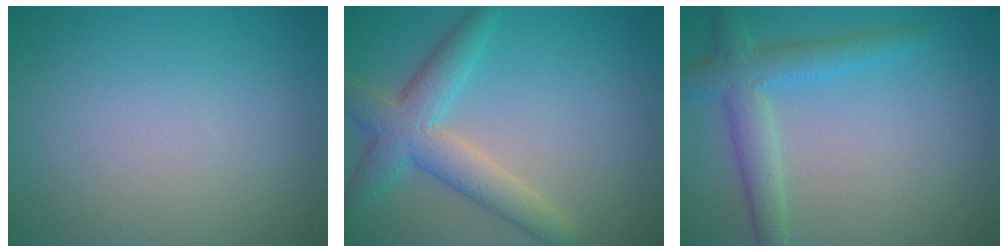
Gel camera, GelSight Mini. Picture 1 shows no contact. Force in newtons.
{"total": 5.0, "press": 5.0, "slide": 0.2}
{"total": 3.8, "press": 3.8, "slide": 0.1}